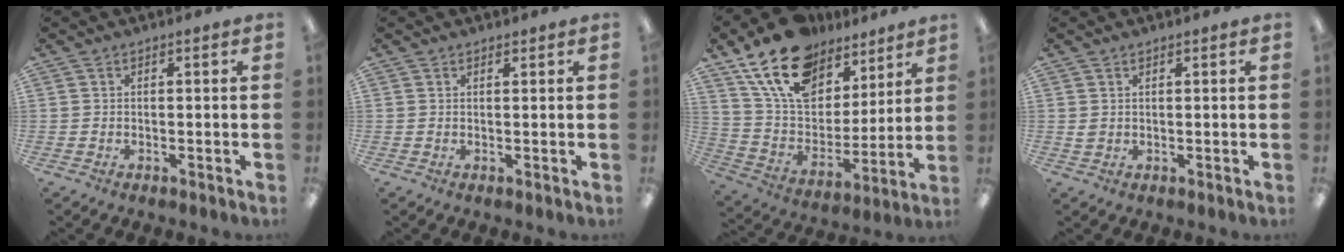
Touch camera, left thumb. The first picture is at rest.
{"total": 0.8, "force": [0.7, 0.2, 0.1], "torque": [0.005, -0.003, 0.012]}
{"total": 20.0, "force": [13.1, 11.7, 9.4], "torque": [-0.182, -0.058, 0.243]}
{"total": 1.1, "force": [0.7, 0.7, 0.5], "torque": [-0.011, 0.002, 0.012]}